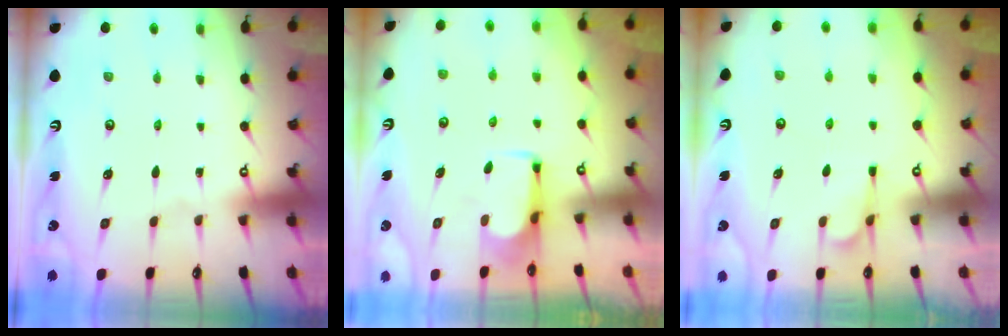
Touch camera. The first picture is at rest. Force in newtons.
{"total": 3.7, "press": 3.6, "slide": 0.6}
{"total": 1.3, "press": 0.2, "slide": 1.3}